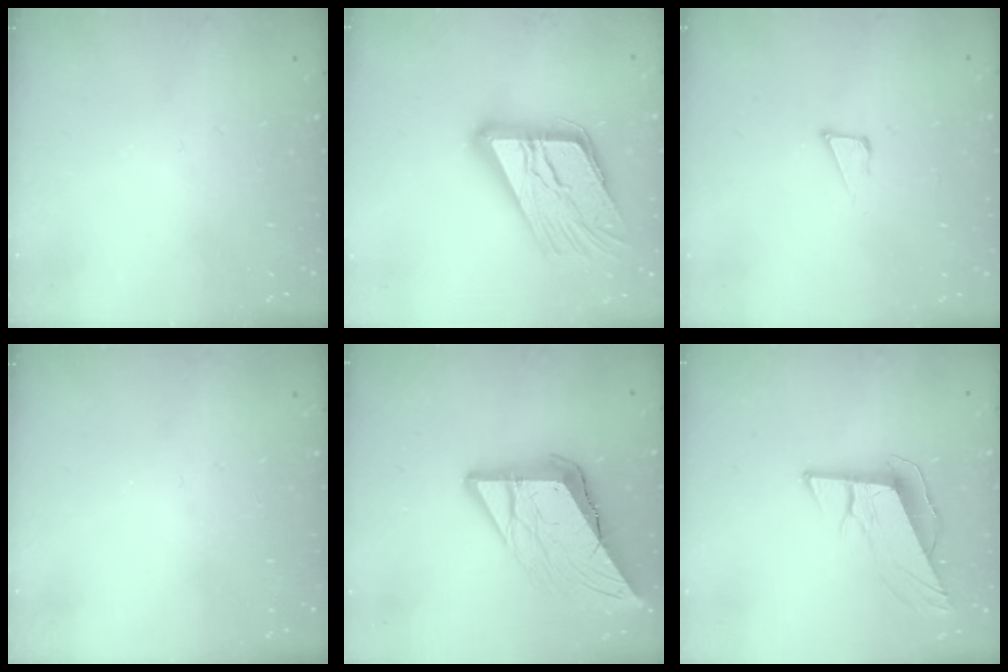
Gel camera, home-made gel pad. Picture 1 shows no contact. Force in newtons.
{"total": 22.9, "press": 22.8, "slide": 2.3}
{"total": 3.1, "press": 3.0, "slide": 0.9}
{"total": 0.0}
{"total": 15.9, "press": 15.8, "slide": 1.7}
{"total": 10.7, "press": 10.3, "slide": 2.6}